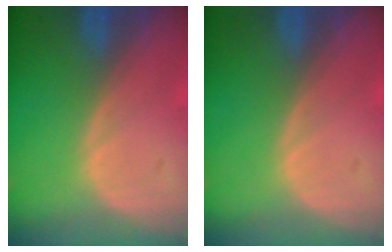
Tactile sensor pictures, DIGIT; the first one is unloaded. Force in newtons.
{"total": 0.0}